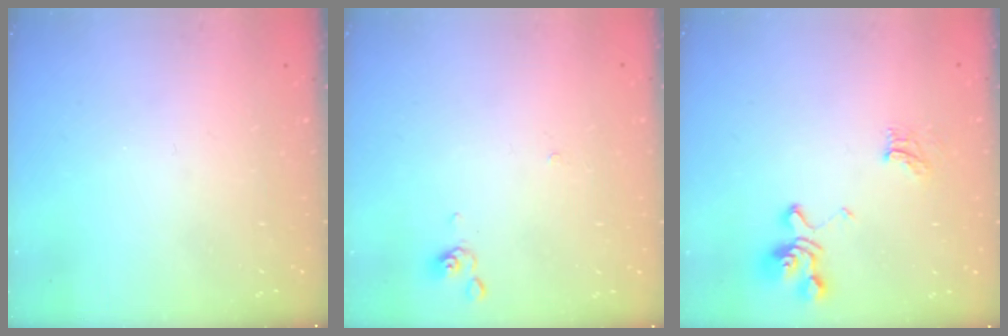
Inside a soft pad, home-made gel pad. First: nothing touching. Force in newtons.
{"total": 1.0, "press": 1.0, "slide": 0.2}
{"total": 5.7, "press": 5.6, "slide": 1.1}